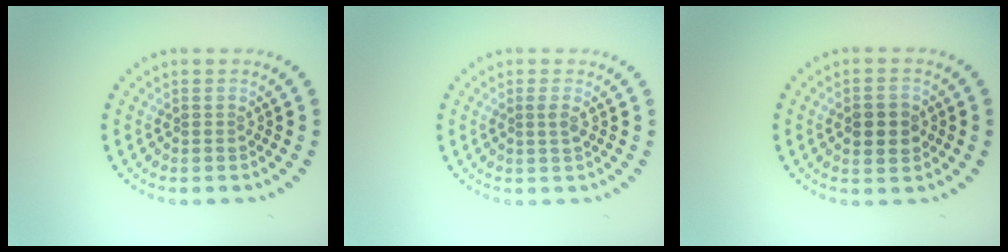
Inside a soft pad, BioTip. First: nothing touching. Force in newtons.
{"total": 0.9, "press": 0.8, "slide": 0.5}
{"total": 3.8, "press": 3.8, "slide": 0.0}